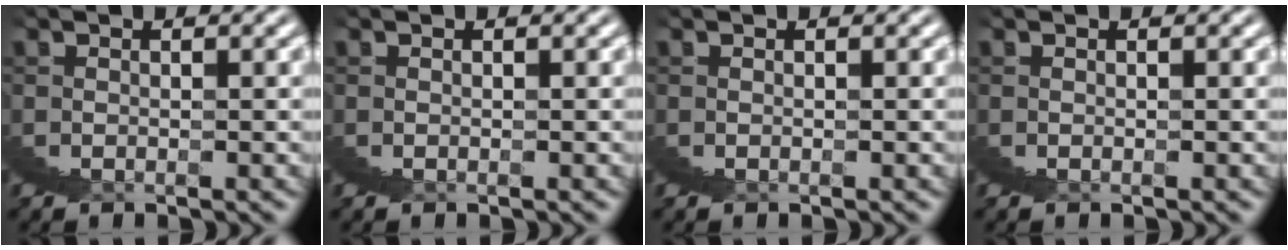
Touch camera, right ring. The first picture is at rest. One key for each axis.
{"total": 0.0}
{"total": 0.0}
{"total": 0.0}